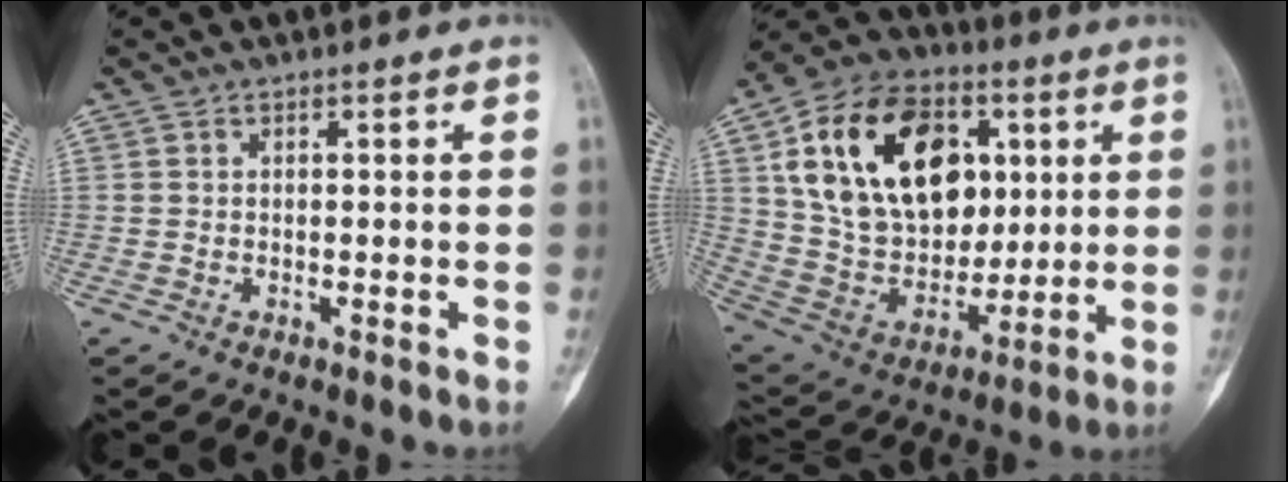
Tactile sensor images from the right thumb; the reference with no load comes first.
{"total": 27.2, "force": [7.7, 18.5, 18.3], "torque": [-0.308, -0.001, 0.140]}